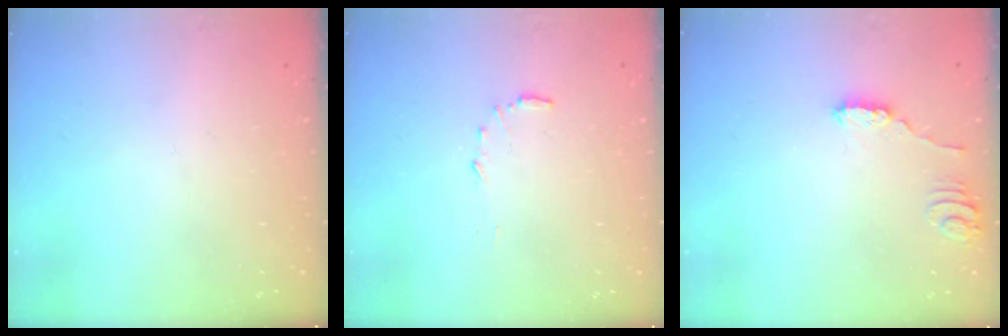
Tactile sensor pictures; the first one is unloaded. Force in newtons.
{"total": 6.4, "press": 6.4, "slide": 0.6}
{"total": 1.6, "press": 1.5, "slide": 0.1}